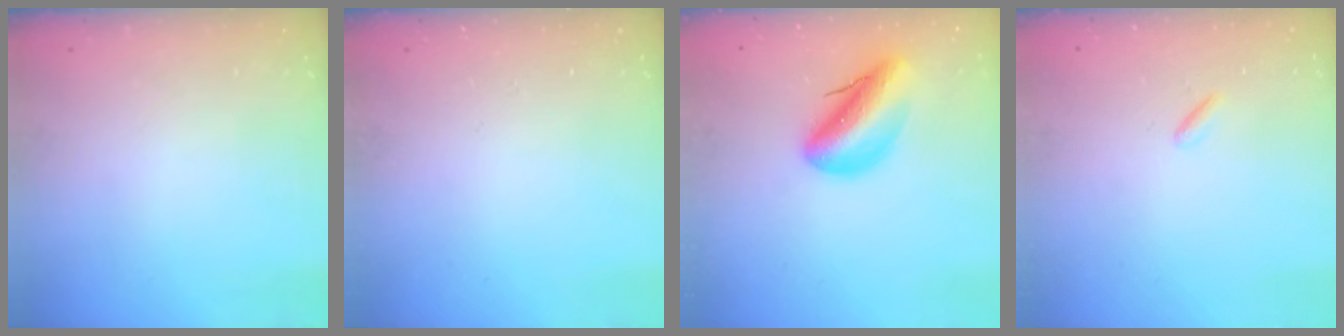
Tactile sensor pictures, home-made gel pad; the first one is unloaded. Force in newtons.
{"total": 0.0}
{"total": 10.7, "press": 10.1, "slide": 3.4}
{"total": 0.9, "press": 0.8, "slide": 0.4}